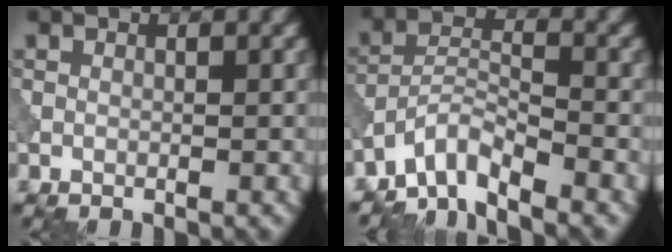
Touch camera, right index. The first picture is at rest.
{"total": 4.2, "force": [-3.8, 0.7, 1.6], "torque": [-0.027, 0.003, -0.083]}